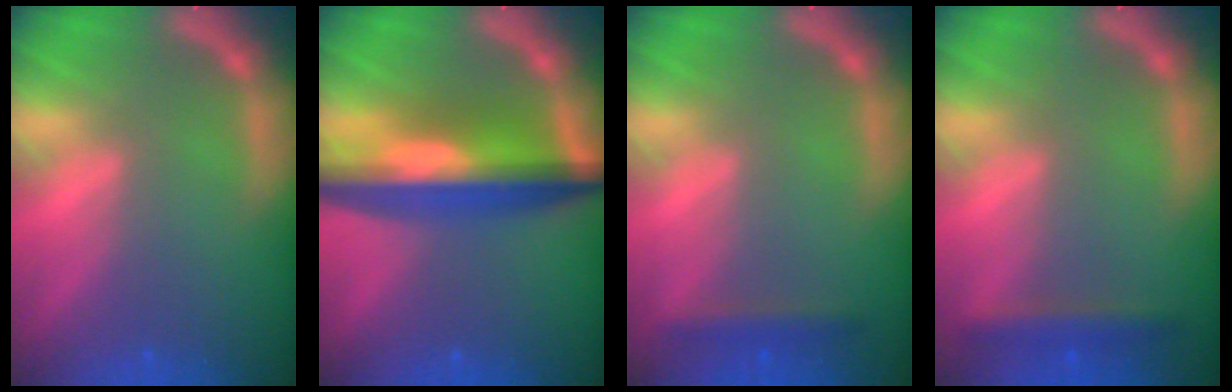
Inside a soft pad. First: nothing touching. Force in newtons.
{"total": 9.6}
{"total": 1.9}
{"total": 2.4}